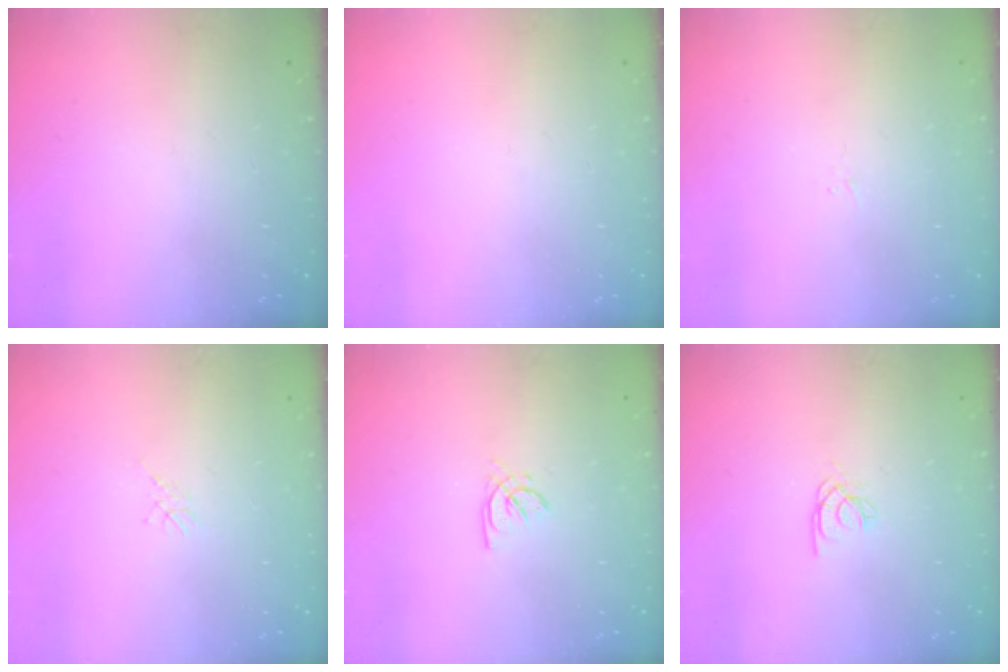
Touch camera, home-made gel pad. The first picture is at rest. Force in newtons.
{"total": 0.0}
{"total": 1.6, "press": 1.5, "slide": 0.3}
{"total": 1.1, "press": 1.1, "slide": 0.3}
{"total": 2.2, "press": 2.2, "slide": 0.2}
{"total": 2.6, "press": 2.6, "slide": 0.1}